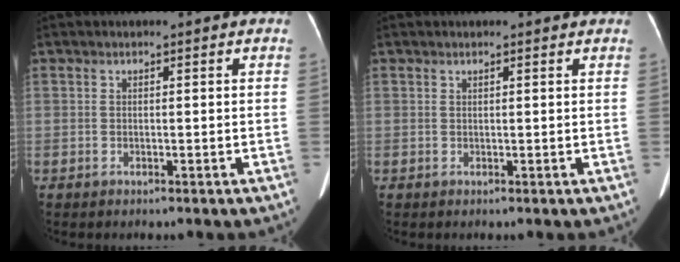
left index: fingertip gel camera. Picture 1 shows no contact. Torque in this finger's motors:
{"motor_torque": [0.03, -0.03, -0.01, 0.00]}